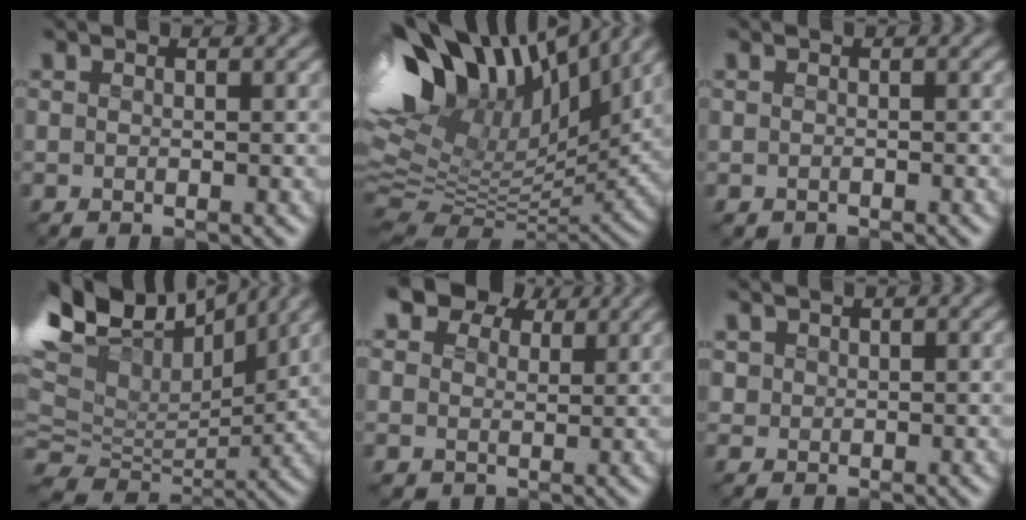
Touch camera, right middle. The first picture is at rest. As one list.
[{"total": 16.1, "force": [8.2, 7.0, 11.9], "torque": [-0.269, 0.045, 0.138]}, {"total": 0.5, "force": [-0.5, 0.1, -0.1], "torque": [0.002, -0.009, -0.011]}, {"total": 13.3, "force": [7.8, 5.4, 9.4], "torque": [-0.177, 0.029, 0.133]}, {"total": 7.0, "force": [4.6, 4.5, 2.8], "torque": [-0.073, 0.006, 0.072]}, {"total": 0.8, "force": [0.5, 0.6, 0.1], "torque": [-0.005, -0.004, 0.016]}]